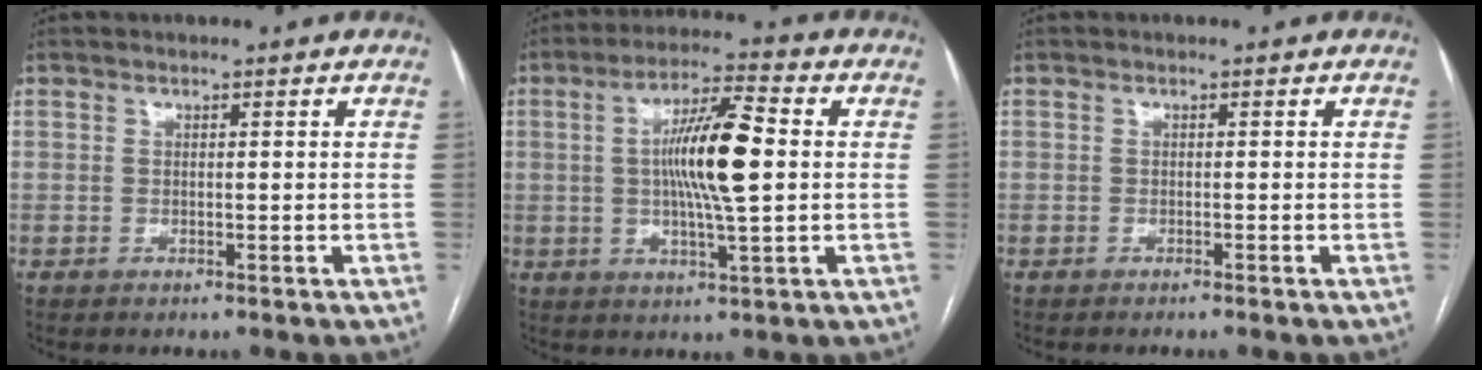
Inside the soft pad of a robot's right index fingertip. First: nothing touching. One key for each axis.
{"total": 11.5, "fx": 0.8, "fy": 1.3, "fz": 11.4, "tx": -0.205, "ty": 0.008, "tz": 0.011}
{"total": 0.7, "fx": -0.5, "fy": -0.2, "fz": 0.3, "tx": -0.004, "ty": 0.003, "tz": -0.011}